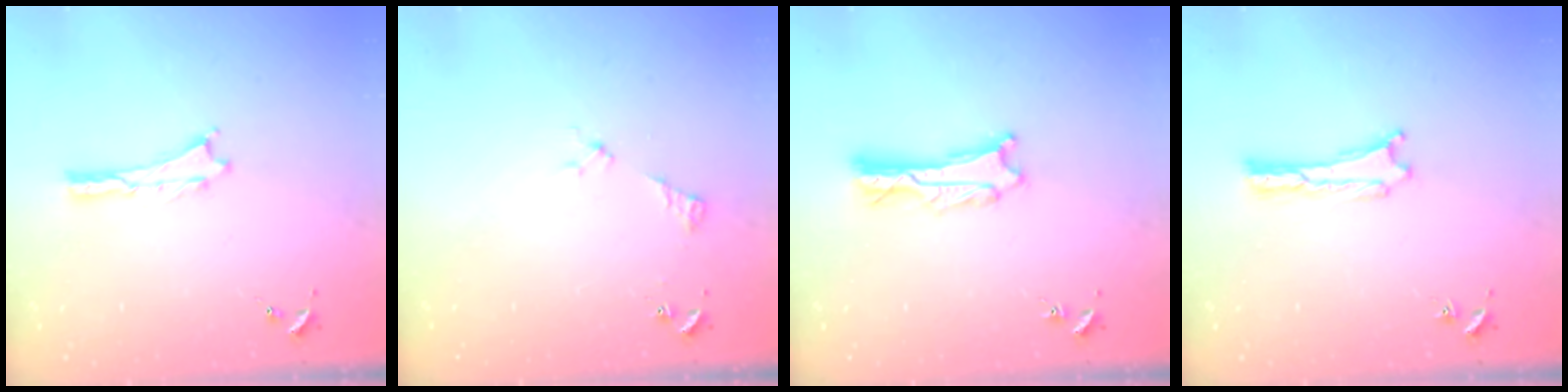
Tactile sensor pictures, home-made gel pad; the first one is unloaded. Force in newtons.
{"total": 2.5, "press": 2.5, "slide": 0.3}
{"total": 1.8, "press": 1.8, "slide": 0.2}
{"total": 0.0}